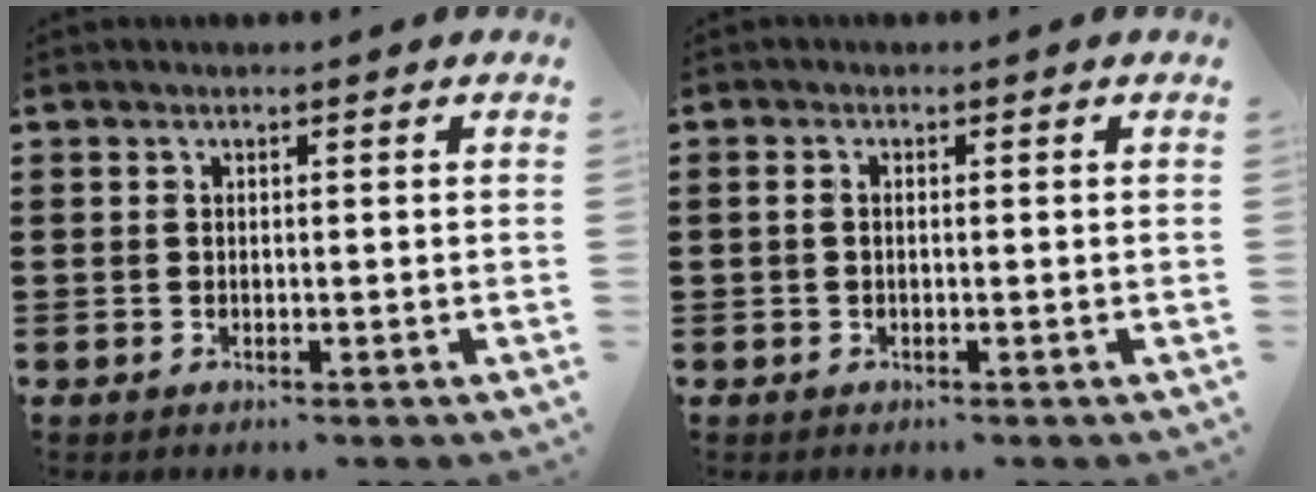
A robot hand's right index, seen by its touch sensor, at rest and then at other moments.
{"total": 0.7, "force": [-0.3, 0.3, 0.6], "torque": [-0.013, -0.001, -0.006]}